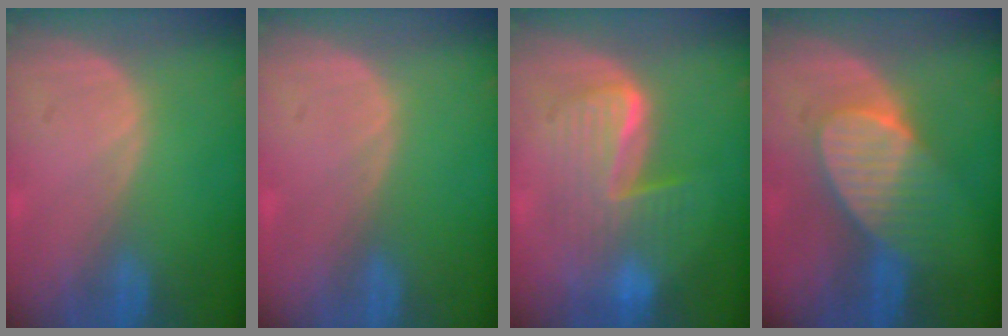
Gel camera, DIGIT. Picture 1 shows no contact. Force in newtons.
{"total": 0.0}
{"total": 8.0, "press": 8.0, "slide": 0.5}
{"total": 7.0, "press": 7.0, "slide": 0.4}